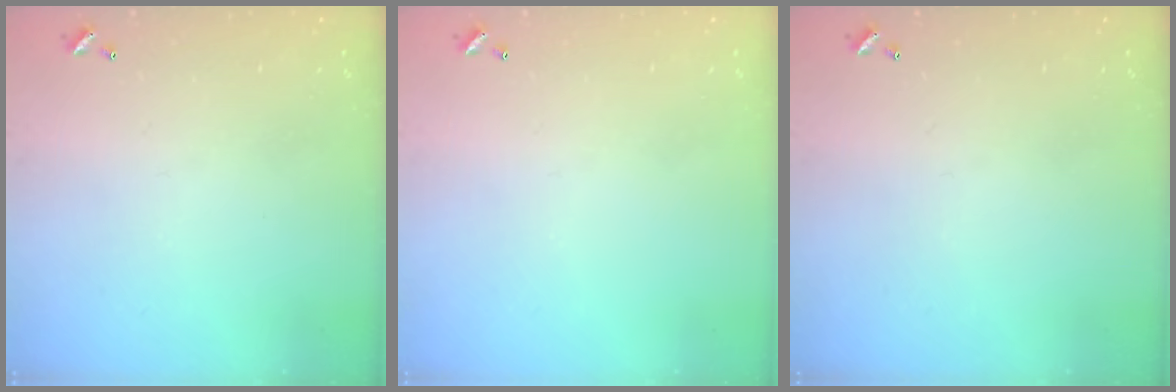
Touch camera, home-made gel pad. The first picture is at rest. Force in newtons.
{"total": 0.0}
{"total": 0.0}